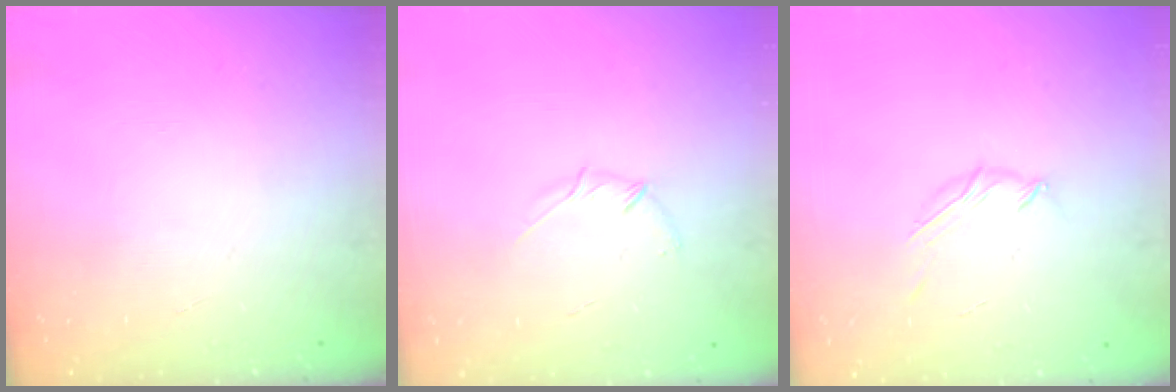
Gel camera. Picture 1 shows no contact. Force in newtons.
{"total": 3.7, "press": 3.6, "slide": 0.9}
{"total": 3.6, "press": 3.5, "slide": 0.8}